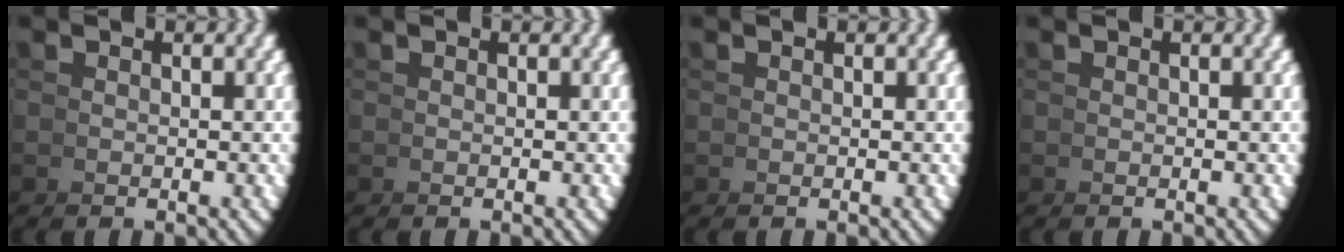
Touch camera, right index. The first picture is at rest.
{"total": 0.0}
{"total": 0.0}
{"total": 0.0}